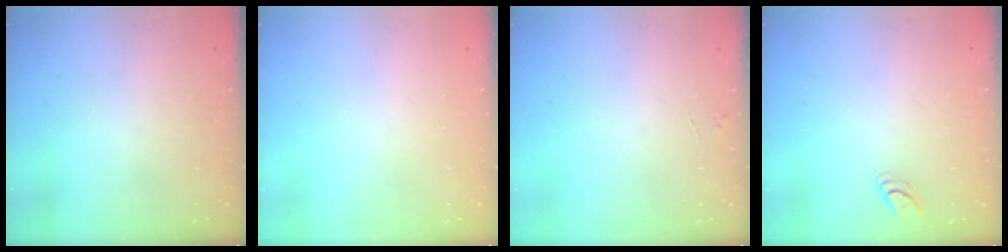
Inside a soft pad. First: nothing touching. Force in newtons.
{"total": 0.0}
{"total": 2.8, "press": 2.8, "slide": 0.3}
{"total": 3.8, "press": 3.8, "slide": 0.1}